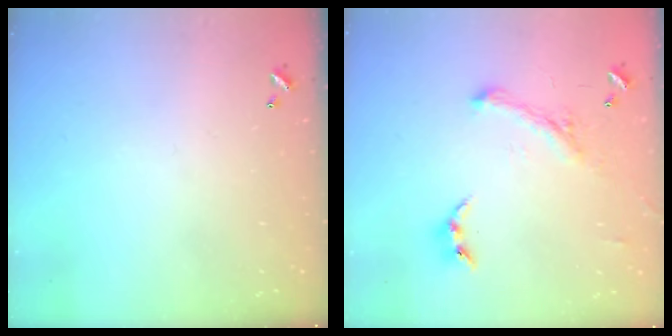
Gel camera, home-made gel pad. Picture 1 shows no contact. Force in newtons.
{"total": 0.9, "press": 0.9, "slide": 0.2}